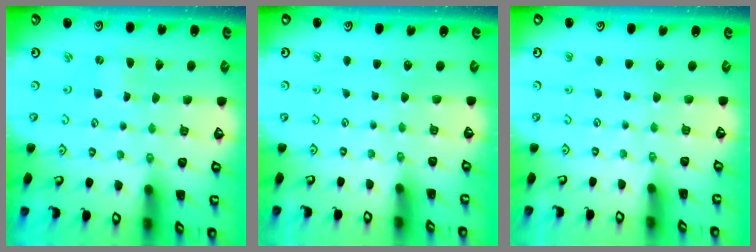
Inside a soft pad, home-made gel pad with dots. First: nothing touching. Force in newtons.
{"total": 0.0}
{"total": 0.0}